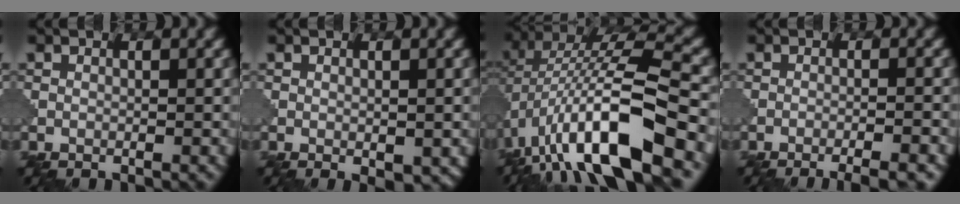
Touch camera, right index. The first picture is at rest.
{"total": 1.6, "force": [-0.7, 0.4, 1.4], "torque": [-0.022, -0.008, 0.000]}
{"total": 11.7, "force": [-4.9, 3.7, 9.9], "torque": [-0.189, 0.018, -0.081]}
{"total": 3.8, "force": [-2.9, 0.7, 2.3], "torque": [0.005, 0.016, -0.046]}